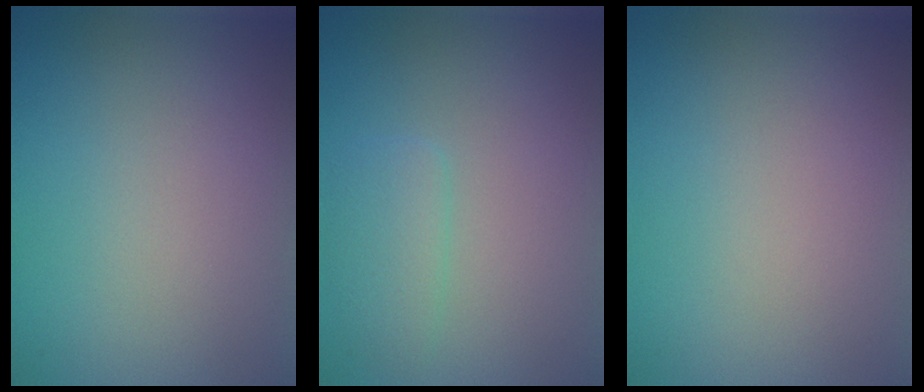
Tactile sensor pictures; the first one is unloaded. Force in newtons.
{"total": 1.9, "press": 1.9, "slide": 0.1}
{"total": 0.0}